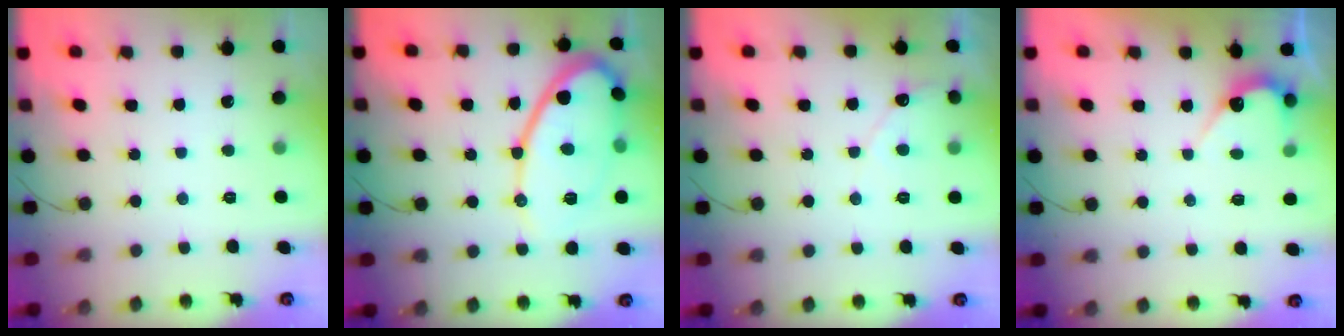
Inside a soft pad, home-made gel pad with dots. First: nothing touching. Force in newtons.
{"total": 14.8, "press": 14.8, "slide": 0.8}
{"total": 4.2, "press": 4.1, "slide": 0.3}
{"total": 3.9, "press": 3.9, "slide": 0.2}